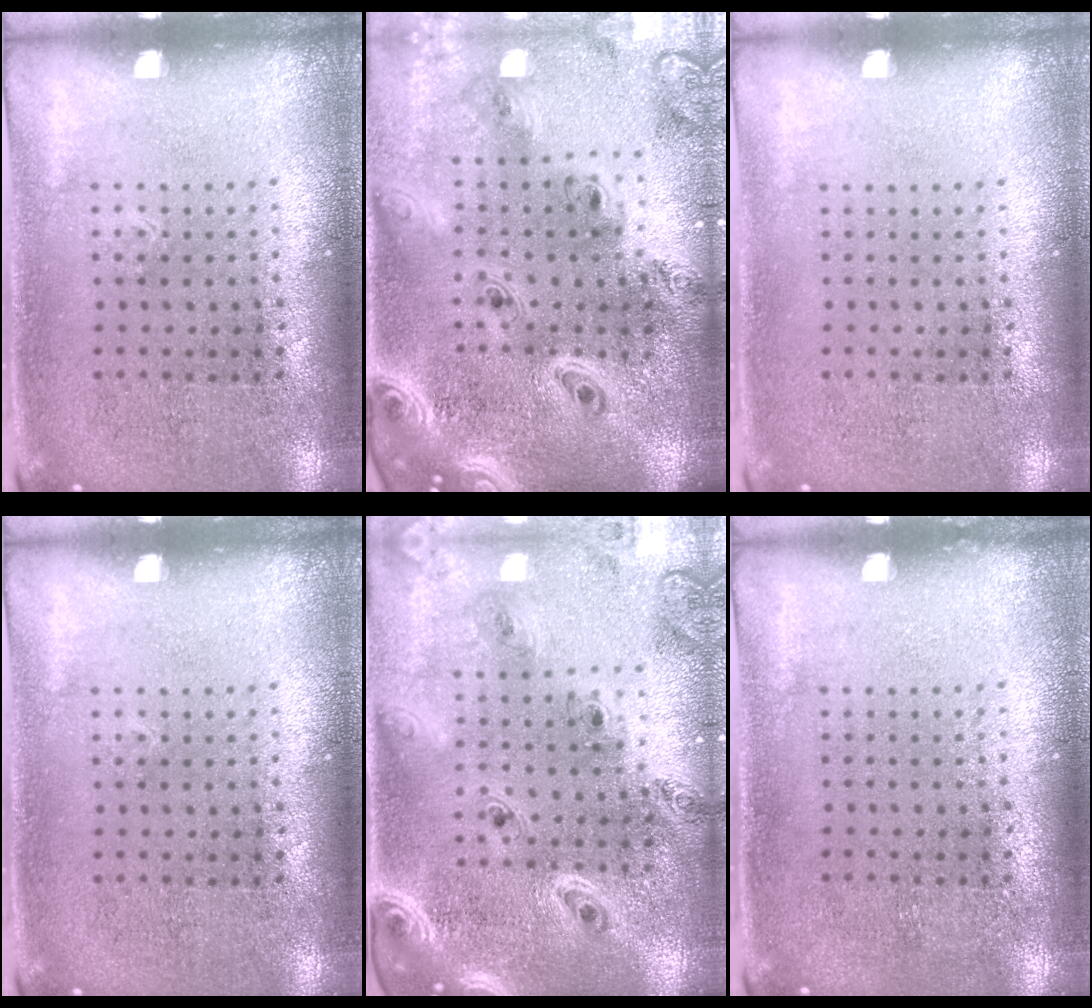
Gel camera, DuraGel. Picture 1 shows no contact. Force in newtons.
{"total": 4.0, "press": 3.0, "slide": 2.6}
{"total": 0.0}
{"total": 0.0}
{"total": 2.0, "press": 1.9, "slide": 0.6}
{"total": 0.0}